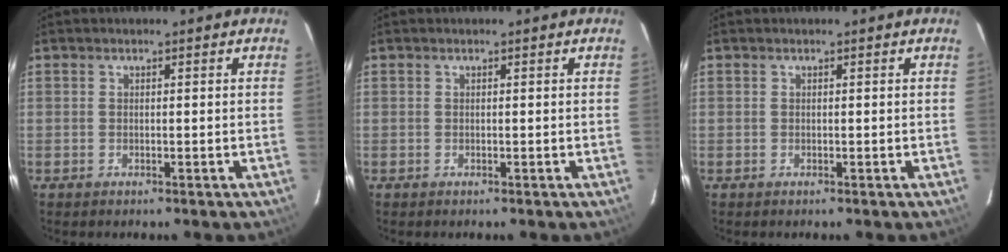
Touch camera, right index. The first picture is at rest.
{"total": 0.0}
{"total": 0.0}